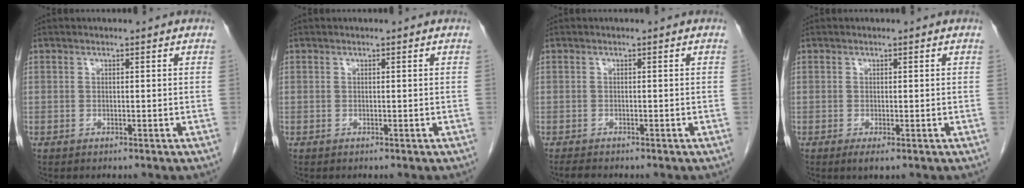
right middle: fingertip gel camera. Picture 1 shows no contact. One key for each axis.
{"total": 0.0}
{"total": 1.7, "fx": -1.5, "fy": 0.4, "fz": 0.8, "tx": -0.018, "ty": -0.005, "tz": -0.021}
{"total": 1.4, "fx": -0.7, "fy": 0.1, "fz": 1.3, "tx": -0.023, "ty": -0.007, "tz": -0.009}